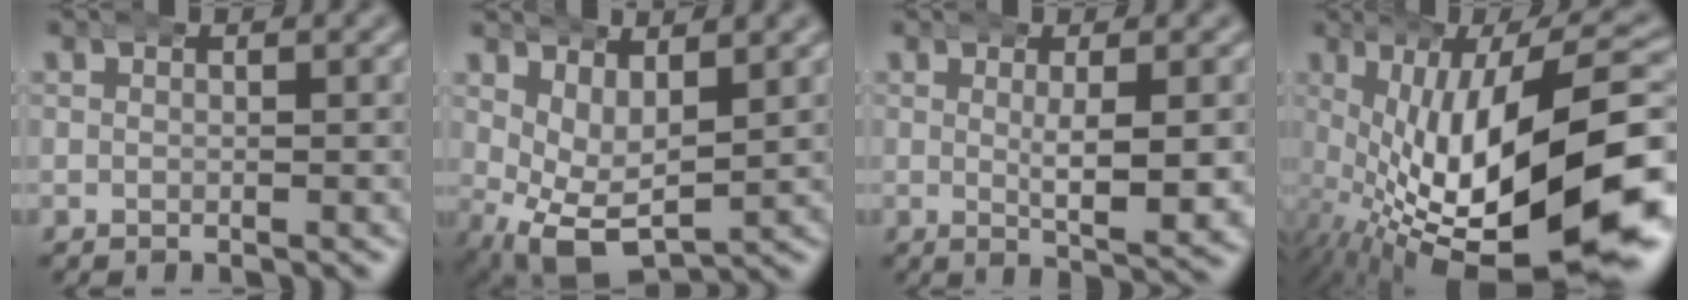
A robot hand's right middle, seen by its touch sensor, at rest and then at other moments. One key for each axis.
{"total": 5.4, "fx": -0.6, "fy": 3.5, "fz": 4.1, "tx": -0.088, "ty": -0.035, "tz": 0.004}
{"total": 3.6, "fx": 0.3, "fy": 0.4, "fz": 3.6, "tx": -0.057, "ty": -0.008, "tz": 0.008}
{"total": 18.8, "fx": -3.7, "fy": 8.2, "fz": 16.5, "tx": -0.240, "ty": -0.025, "tz": -0.023}